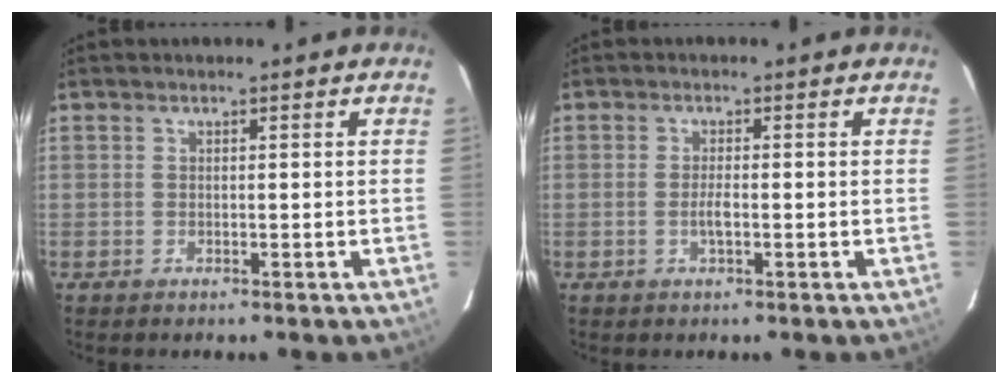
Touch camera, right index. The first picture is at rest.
{"total": 2.2, "force": [-0.7, 0.4, 2.0], "torque": [-0.041, -0.001, -0.012]}